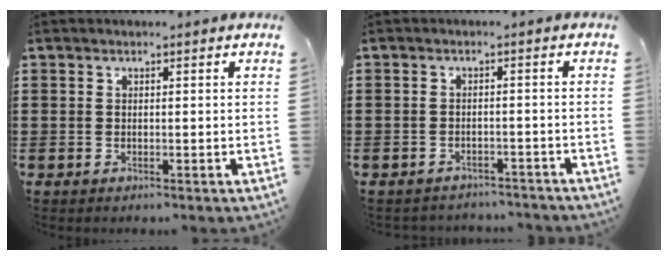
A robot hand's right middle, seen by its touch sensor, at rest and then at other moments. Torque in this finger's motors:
{"motor_torque": [0.16, -0.06, 0.00, -0.01]}